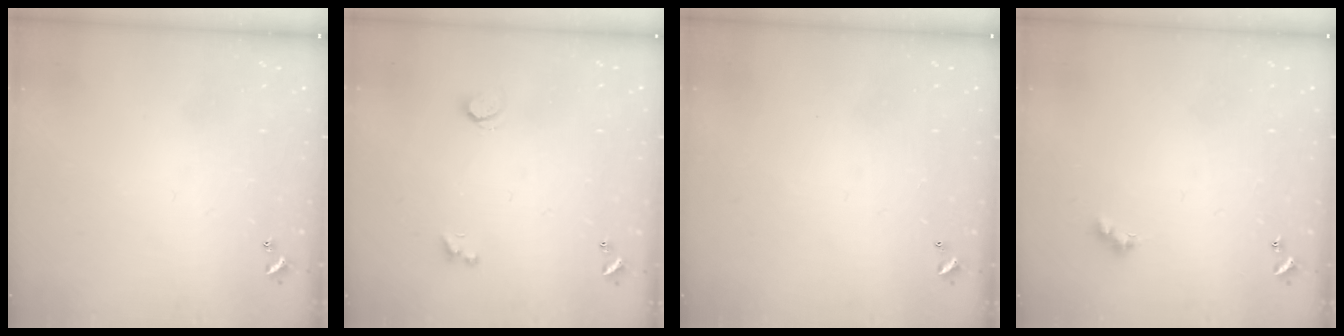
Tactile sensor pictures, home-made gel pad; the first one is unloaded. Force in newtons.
{"total": 1.3, "press": 1.2, "slide": 0.4}
{"total": 2.8, "press": 2.8, "slide": 0.1}
{"total": 3.0, "press": 2.9, "slide": 0.5}